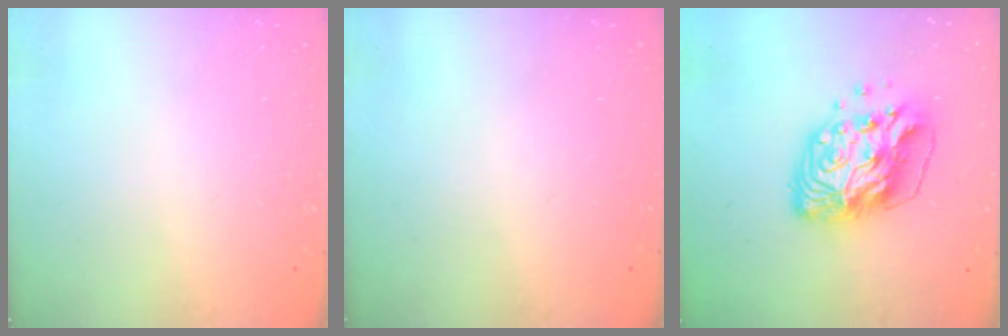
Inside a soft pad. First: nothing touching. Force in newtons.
{"total": 0.0}
{"total": 14.8, "press": 14.7, "slide": 1.7}